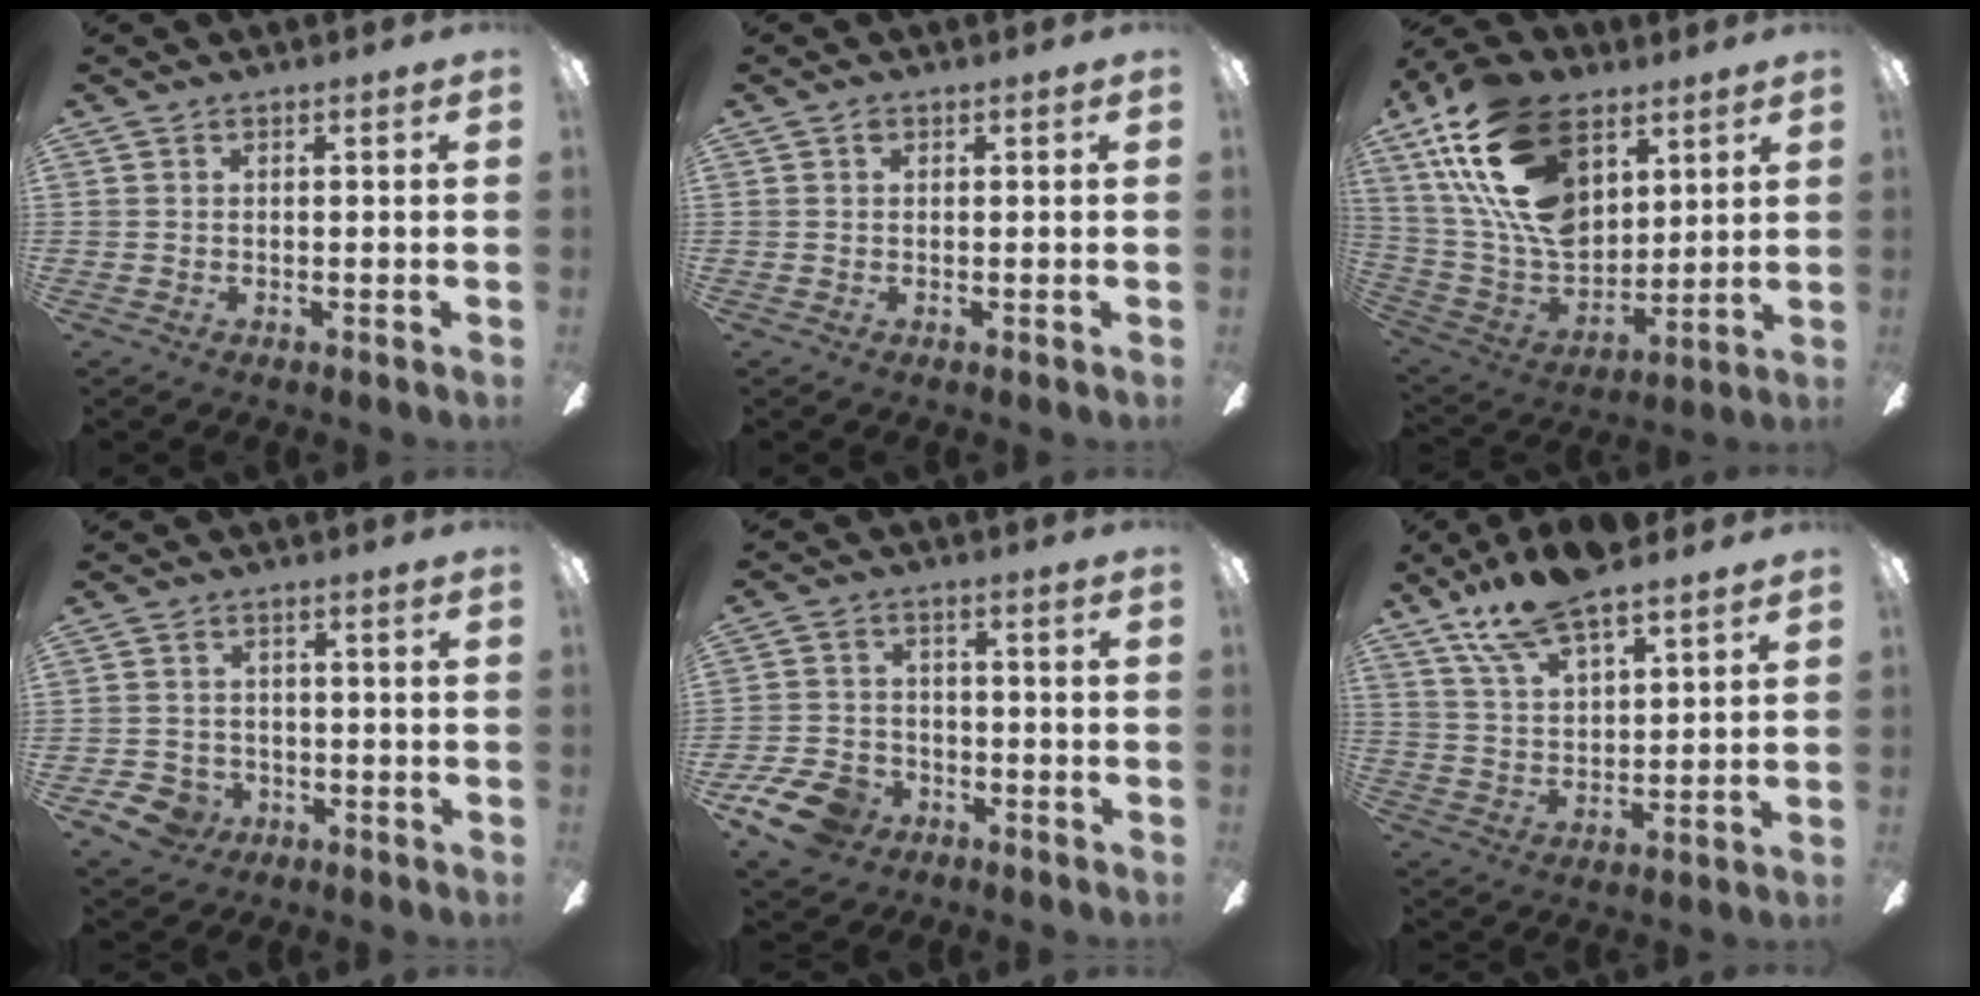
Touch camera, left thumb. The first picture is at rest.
{"total": 0.8, "force": [0.2, 0.5, 0.5], "torque": [-0.010, 0.003, 0.004]}
{"total": 24.7, "force": [11.5, 14.8, 16.0], "torque": [-0.324, -0.047, 0.206]}
{"total": 5.5, "force": [-2.8, 4.4, 1.6], "torque": [-0.053, 0.015, -0.054]}
{"total": 10.6, "force": [-6.5, 6.8, 5.0], "torque": [-0.115, 0.039, -0.121]}
{"total": 13.7, "force": [10.7, 4.4, 7.4], "torque": [-0.143, -0.046, 0.193]}